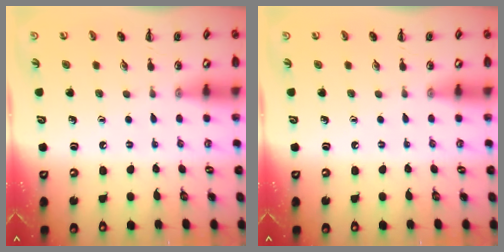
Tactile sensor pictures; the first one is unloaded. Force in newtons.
{"total": 0.0}